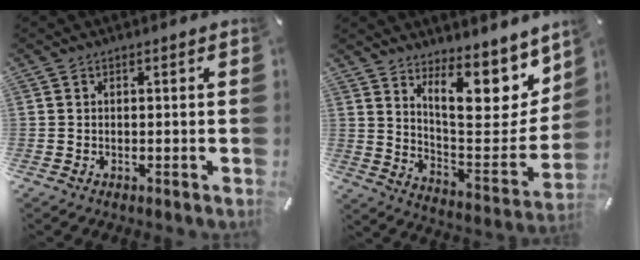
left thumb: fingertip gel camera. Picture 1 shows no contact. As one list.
[{"total": 16.1, "force": [10.6, 6.7, 10.0], "torque": [-0.128, -0.091, 0.181]}]